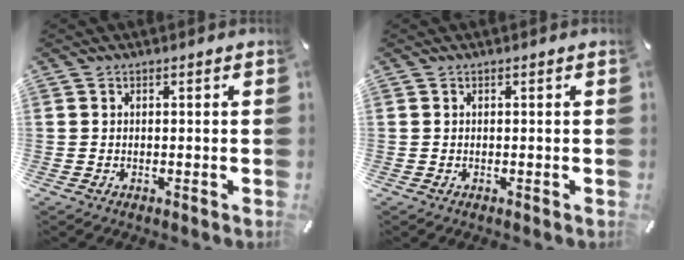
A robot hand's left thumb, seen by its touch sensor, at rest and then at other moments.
{"total": 0.0}